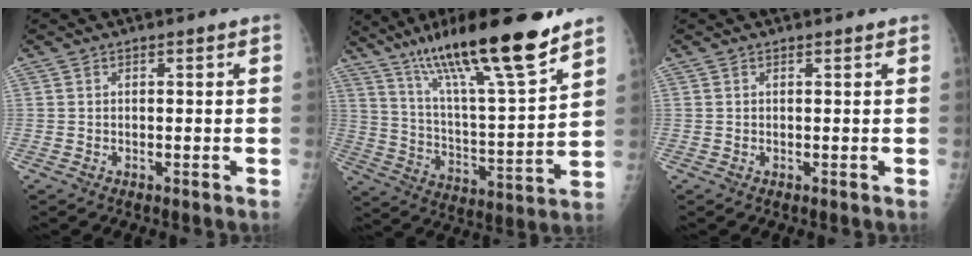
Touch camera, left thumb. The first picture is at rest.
{"total": 22.8, "force": [16.0, 3.1, 15.9], "torque": [-0.253, -0.065, 0.276]}
{"total": 0.5, "force": [0.5, 0.1, 0.1], "torque": [-0.002, -0.001, 0.007]}